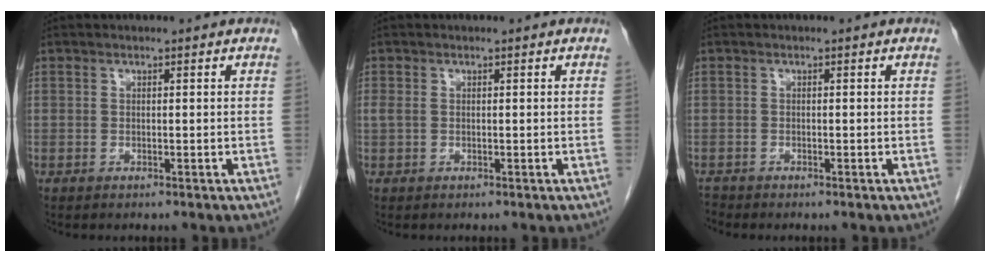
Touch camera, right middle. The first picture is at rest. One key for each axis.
{"total": 1.3, "fx": 0.2, "fy": 0.9, "fz": 0.9, "tx": -0.034, "ty": 0.012, "tz": 0.009}
{"total": 0.8, "fx": -0.8, "fy": 0.0, "fz": -0.2, "tx": -0.003, "ty": -0.005, "tz": -0.018}